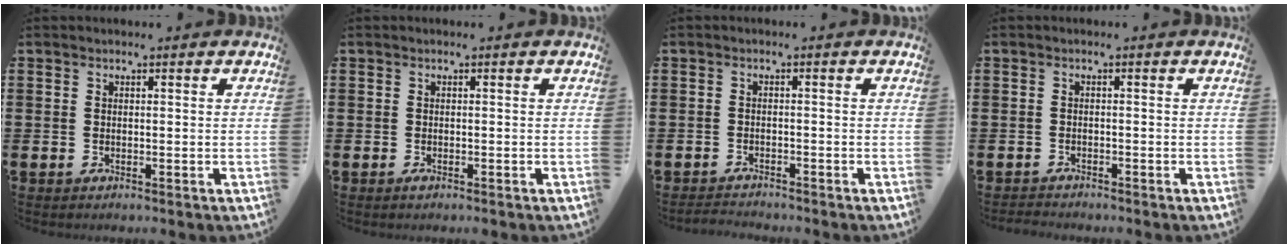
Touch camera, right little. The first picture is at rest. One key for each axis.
{"total": 0.6, "fx": -0.3, "fy": 0.2, "fz": 0.6, "tx": -0.004, "ty": -0.003, "tz": -0.007}
{"total": 1.3, "fx": -1.3, "fy": 0.0, "fz": 0.0, "tx": -0.005, "ty": 0.002, "tz": -0.028}
{"total": 1.0, "fx": -1.0, "fy": 0.0, "fz": -0.1, "tx": 0.000, "ty": 0.001, "tz": -0.020}